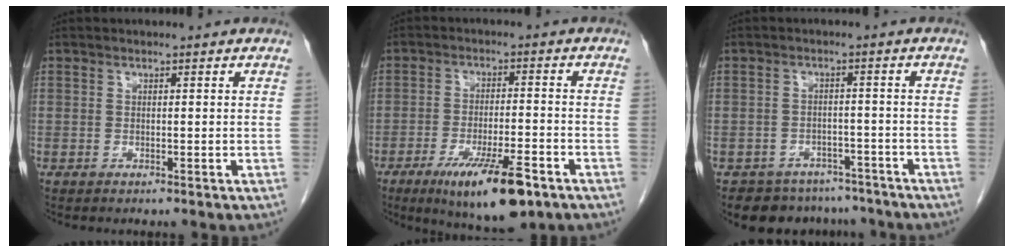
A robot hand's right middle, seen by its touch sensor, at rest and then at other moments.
{"total": 12.0, "force": [-7.1, 2.2, 9.5], "torque": [-0.157, -0.023, -0.107]}
{"total": 8.5, "force": [-7.3, 4.4, 0.7], "torque": [0.000, 0.016, -0.090]}